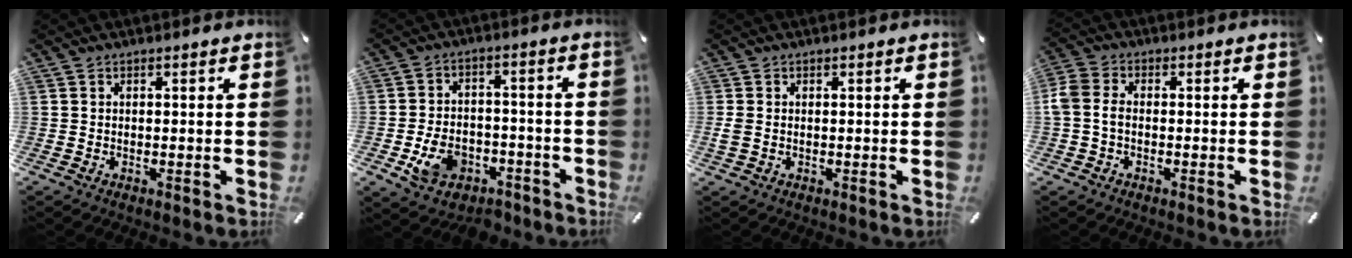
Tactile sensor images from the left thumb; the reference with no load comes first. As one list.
[{"total": 9.1, "force": [-4.4, 6.4, 4.7], "torque": [-0.087, 0.028, -0.075]}, {"total": 1.5, "force": [-0.2, 1.0, 1.1], "torque": [-0.021, 0.004, -0.003]}, {"total": 4.6, "force": [-0.8, 3.2, 3.2], "torque": [-0.079, 0.003, -0.019]}]